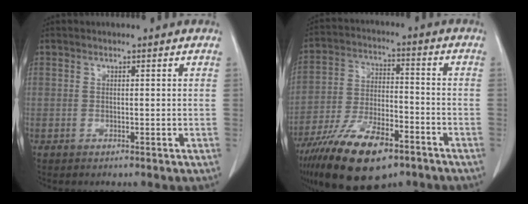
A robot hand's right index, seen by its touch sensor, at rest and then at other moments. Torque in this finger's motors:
{"motor_torque": [0.54, -0.37, 0.49, 0.16]}